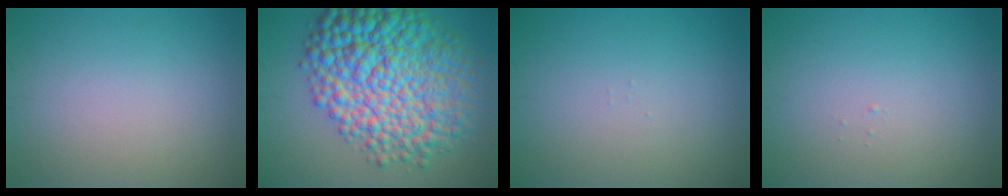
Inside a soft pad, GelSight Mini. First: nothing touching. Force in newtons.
{"total": 13.0, "press": 13.0, "slide": 0.1}
{"total": 0.0}
{"total": 0.0}